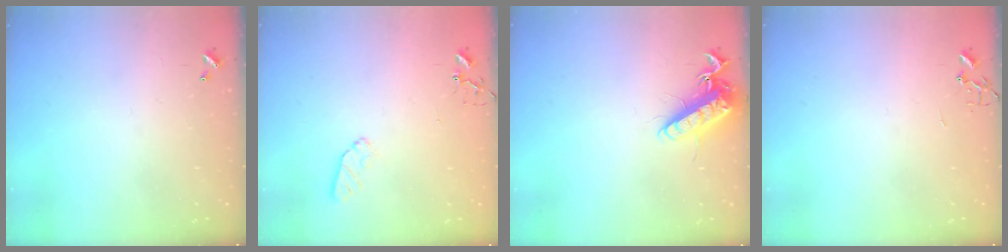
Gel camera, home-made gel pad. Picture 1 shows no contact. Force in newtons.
{"total": 6.1, "press": 6.1, "slide": 0.8}
{"total": 14.3, "press": 14.1, "slide": 2.1}
{"total": 0.0}